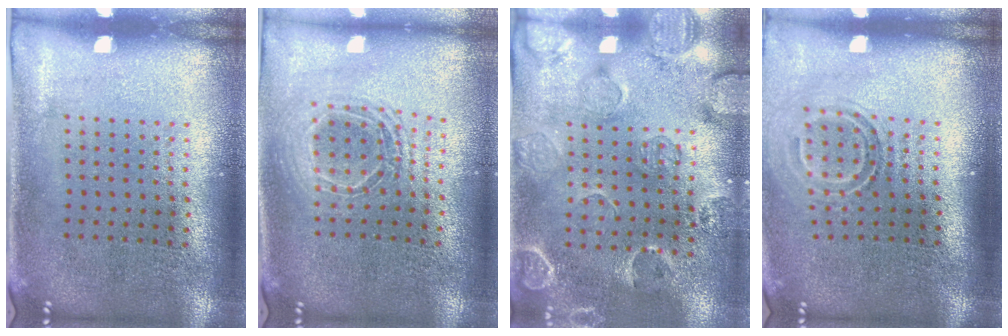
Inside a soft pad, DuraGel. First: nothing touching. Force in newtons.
{"total": 1.7, "press": 1.4, "slide": 0.9}
{"total": 2.5, "press": 1.8, "slide": 1.8}
{"total": 1.7, "press": 1.1, "slide": 1.3}